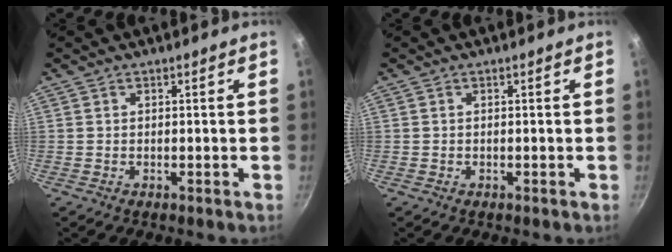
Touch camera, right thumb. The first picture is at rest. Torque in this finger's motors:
{"motor_torque": [-0.31, -0.55, -0.42, 0.13, 0.04]}